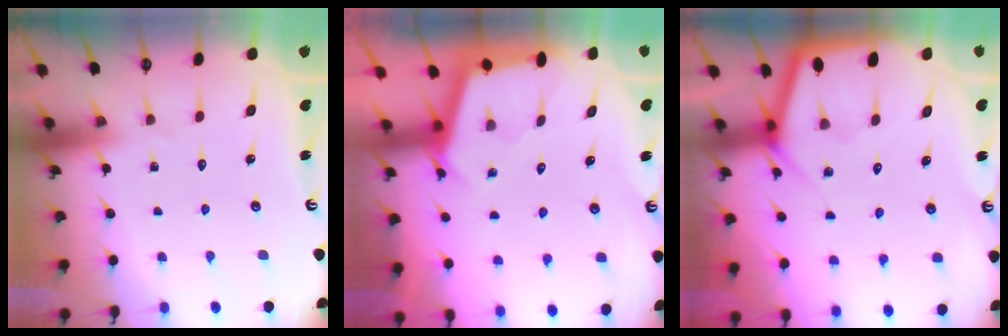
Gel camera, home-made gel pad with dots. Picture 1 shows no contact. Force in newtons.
{"total": 2.6, "press": 2.6, "slide": 0.3}
{"total": 4.2, "press": 4.1, "slide": 0.4}